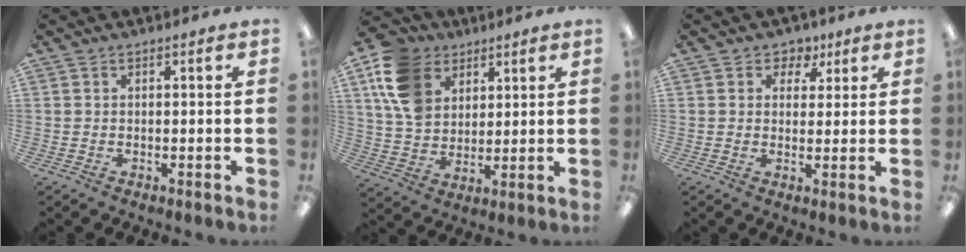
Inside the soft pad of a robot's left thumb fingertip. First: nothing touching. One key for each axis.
{"total": 14.2, "fx": 6.8, "fy": 10.7, "fz": 6.4, "tx": -0.145, "ty": -0.020, "tz": 0.135}
{"total": 4.5, "fx": 2.5, "fy": 3.6, "fz": 1.0, "tx": -0.009, "ty": -0.007, "tz": 0.041}